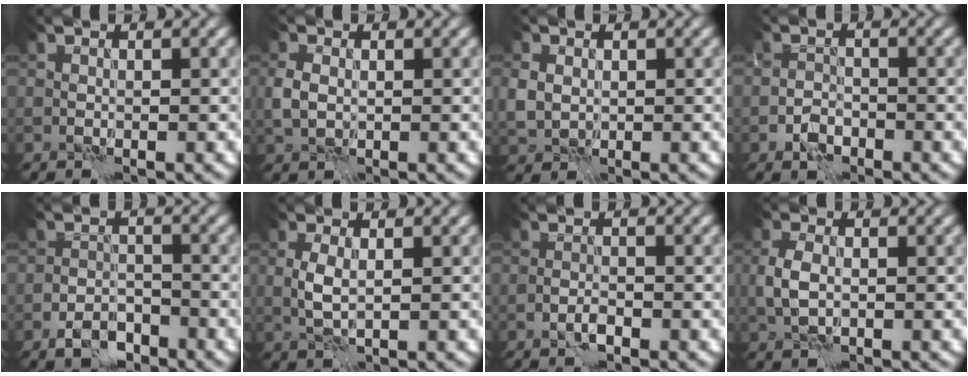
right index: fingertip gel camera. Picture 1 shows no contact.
{"total": 2.3, "force": [0.1, 1.7, 1.5], "torque": [-0.039, 0.003, 0.001]}
{"total": 2.6, "force": [0.4, 2.2, 1.3], "torque": [-0.034, 0.000, 0.007]}
{"total": 1.9, "force": [-1.3, 1.1, 0.8], "torque": [-0.012, 0.006, -0.025]}
{"total": 3.0, "force": [-2.1, 1.5, 1.4], "torque": [-0.019, 0.004, -0.043]}
{"total": 1.9, "force": [0.2, 0.8, 1.7], "torque": [-0.043, 0.001, 0.008]}
{"total": 0.9, "force": [-0.6, 0.2, 0.6], "torque": [-0.013, 0.003, -0.014]}
{"total": 2.5, "force": [-0.2, 1.6, 1.9], "torque": [-0.047, 0.002, -0.003]}